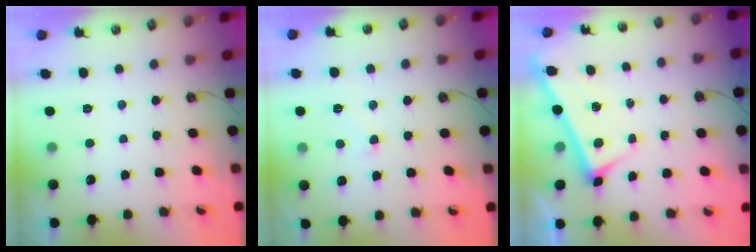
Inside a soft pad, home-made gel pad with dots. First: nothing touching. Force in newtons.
{"total": 1.1, "press": 0.7, "slide": 0.8}
{"total": 3.0, "press": 3.0, "slide": 0.2}